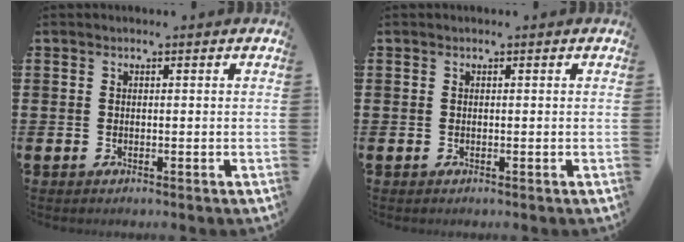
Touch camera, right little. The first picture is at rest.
{"total": 0.0}